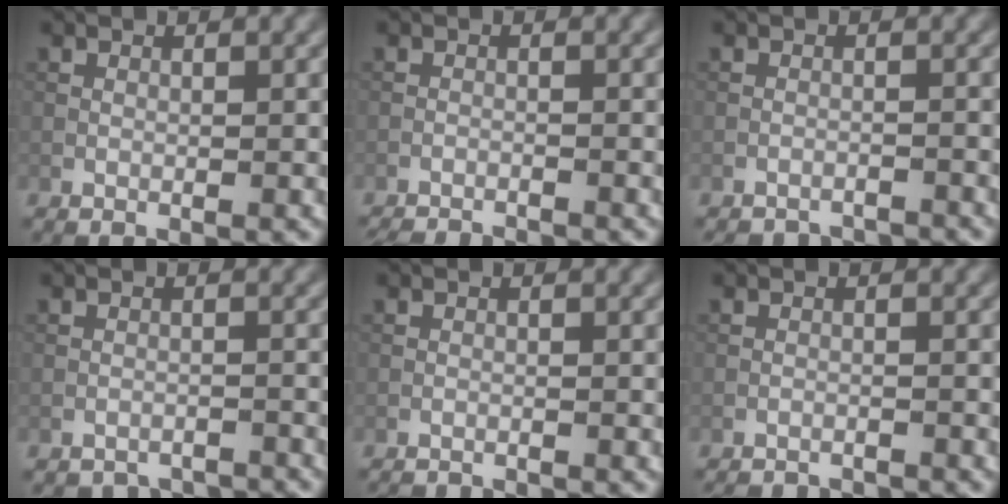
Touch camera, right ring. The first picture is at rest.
{"total": 5.3, "force": [-5.2, 0.7, 1.0], "torque": [-0.019, -0.014, -0.076]}
{"total": 5.6, "force": [-5.5, 0.8, 0.6], "torque": [-0.007, -0.005, -0.076]}
{"total": 4.3, "force": [-4.3, 0.7, 0.1], "torque": [-0.003, -0.002, -0.057]}
{"total": 2.5, "force": [-2.5, 0.3, 0.4], "torque": [-0.013, -0.007, -0.040]}
{"total": 5.1, "force": [-5.0, 0.7, 0.8], "torque": [-0.013, -0.008, -0.071]}